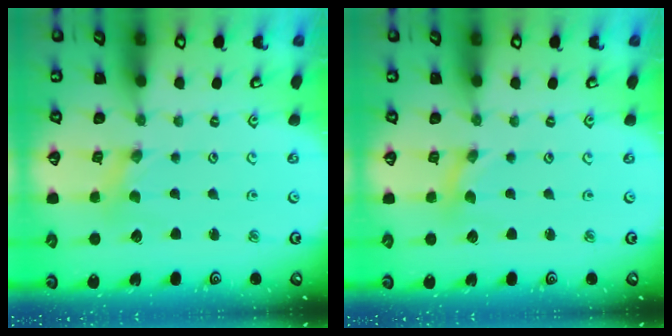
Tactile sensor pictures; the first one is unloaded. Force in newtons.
{"total": 0.0}